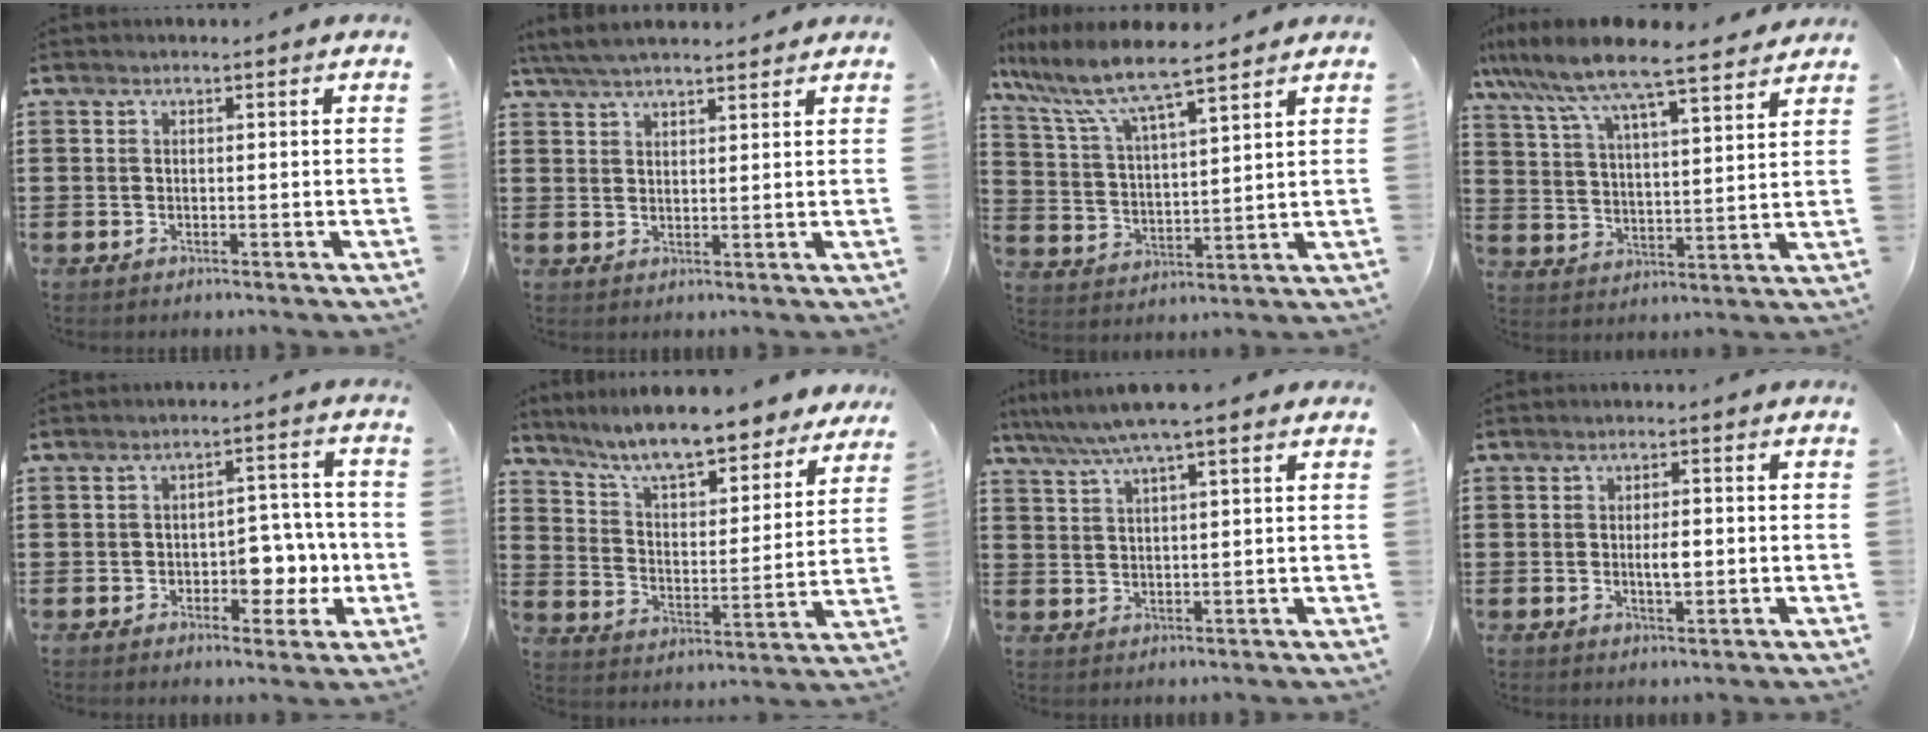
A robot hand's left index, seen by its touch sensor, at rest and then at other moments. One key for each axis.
{"total": 4.7, "fx": 4.2, "fy": 0.8, "fz": 1.8, "tx": -0.048, "ty": -0.004, "tz": 0.079}
{"total": 7.9, "fx": 6.9, "fy": 0.4, "fz": 3.9, "tx": -0.103, "ty": -0.037, "tz": 0.116}
{"total": 8.5, "fx": 7.6, "fy": 0.4, "fz": 3.7, "tx": -0.104, "ty": -0.043, "tz": 0.128}
{"total": 6.3, "fx": -1.8, "fy": 4.1, "fz": 4.4, "tx": -0.059, "ty": 0.005, "tz": -0.038}
{"total": 9.2, "fx": 8.3, "fy": 0.6, "fz": 4.0, "tx": -0.108, "ty": -0.050, "tz": 0.142}
{"total": 6.2, "fx": 4.7, "fy": 0.1, "fz": 4.0, "tx": -0.089, "ty": -0.011, "tz": 0.082}
{"total": 2.9, "fx": -0.1, "fy": 1.0, "fz": 2.7, "tx": -0.043, "ty": -0.003, "tz": -0.005}